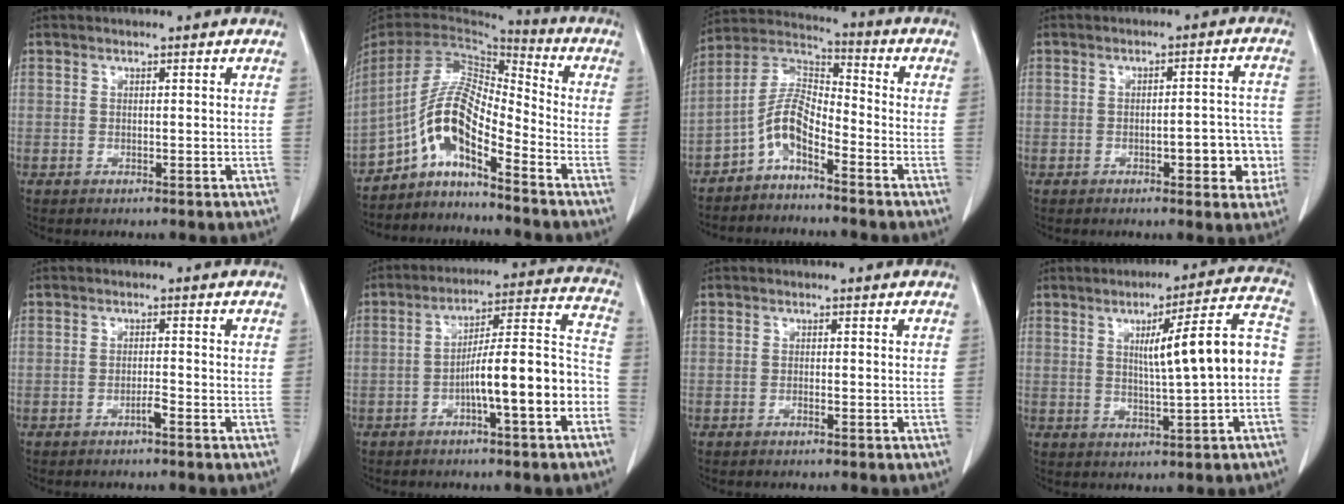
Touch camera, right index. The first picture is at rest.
{"total": 10.9, "force": [-6.8, 1.9, 8.3], "torque": [-0.164, 0.020, -0.127]}
{"total": 7.3, "force": [-4.3, 2.2, 5.4], "torque": [-0.120, 0.022, -0.093]}
{"total": 7.1, "force": [-2.0, 2.1, 6.5], "torque": [-0.074, 0.016, -0.022]}
{"total": 1.4, "force": [-1.0, -0.1, 1.0], "torque": [-0.017, 0.002, -0.019]}
{"total": 13.1, "force": [-4.7, 1.1, 12.2], "torque": [-0.182, 0.032, -0.071]}
{"total": 0.6, "force": [-0.4, 0.0, 0.5], "torque": [-0.010, 0.001, -0.006]}
{"total": 11.2, "force": [0.0, 0.5, 11.2], "torque": [-0.154, 0.025, 0.001]}